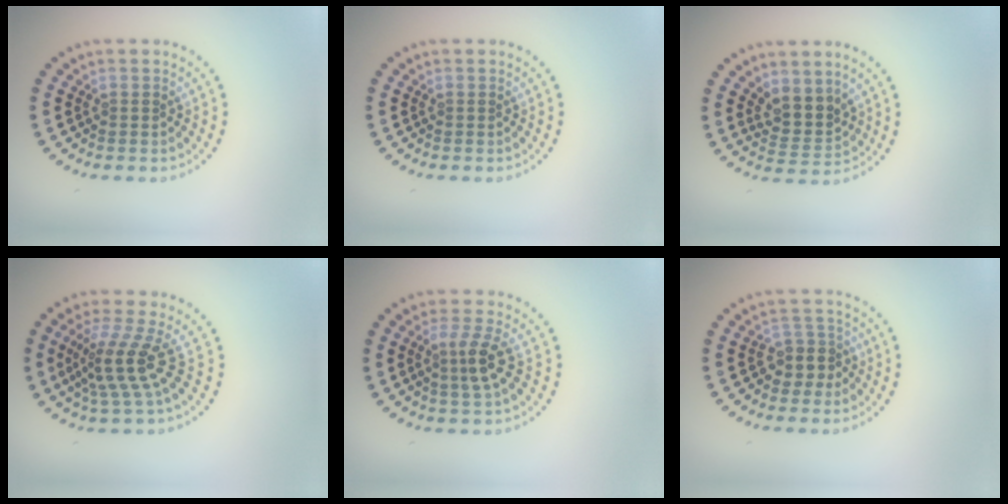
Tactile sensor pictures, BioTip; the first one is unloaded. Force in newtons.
{"total": 0.0}
{"total": 2.9, "press": 2.4, "slide": 1.7}
{"total": 4.0, "press": 2.6, "slide": 3.0}
{"total": 2.9, "press": 2.6, "slide": 1.4}
{"total": 2.7, "press": 2.2, "slide": 1.5}